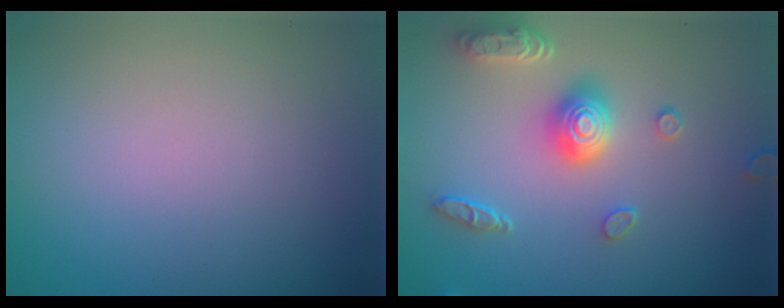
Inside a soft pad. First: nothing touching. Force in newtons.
{"total": 4.3, "press": 3.7, "slide": 2.2}